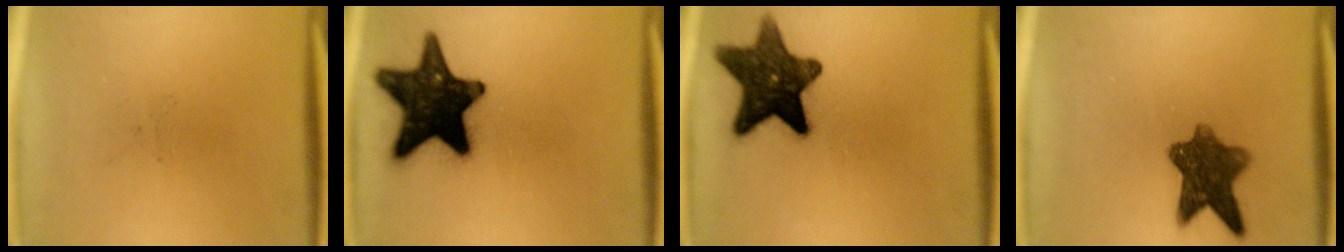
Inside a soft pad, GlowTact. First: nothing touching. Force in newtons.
{"total": 19.0}
{"total": 13.4}
{"total": 8.7}